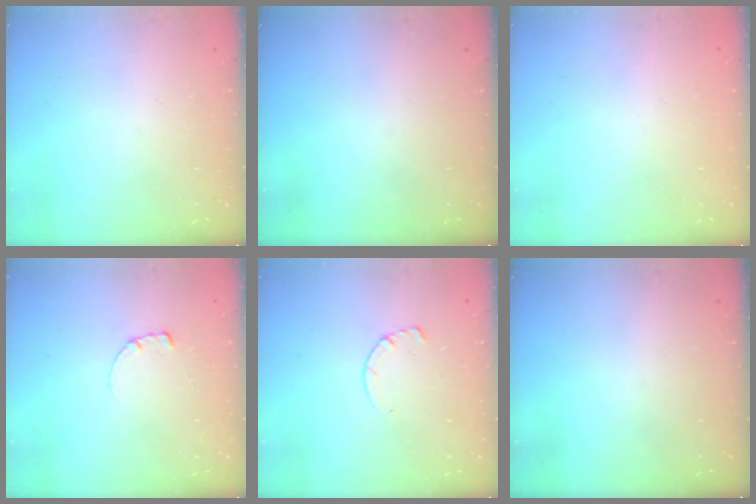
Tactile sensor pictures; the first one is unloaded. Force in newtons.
{"total": 0.0}
{"total": 2.4, "press": 2.4, "slide": 0.2}
{"total": 0.6, "press": 0.5, "slide": 0.2}
{"total": 2.9, "press": 2.9, "slide": 0.4}
{"total": 0.0}